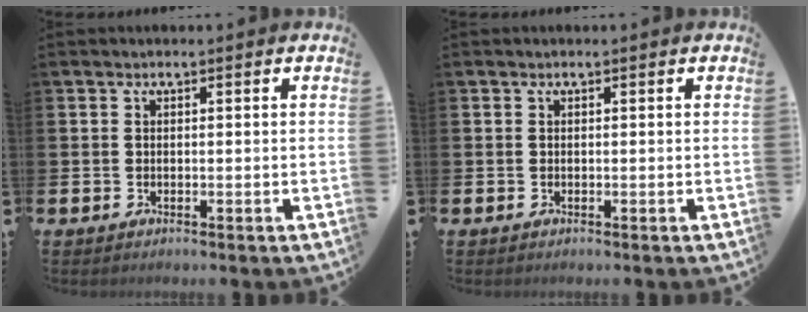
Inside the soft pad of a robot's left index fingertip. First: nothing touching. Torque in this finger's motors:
{"motor_torque": [0.00, 0.00, 0.00, 0.00]}